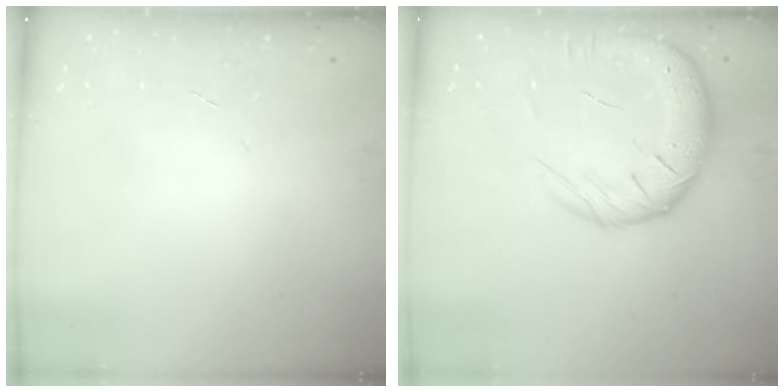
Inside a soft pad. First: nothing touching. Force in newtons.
{"total": 15.8, "press": 15.5, "slide": 3.5}